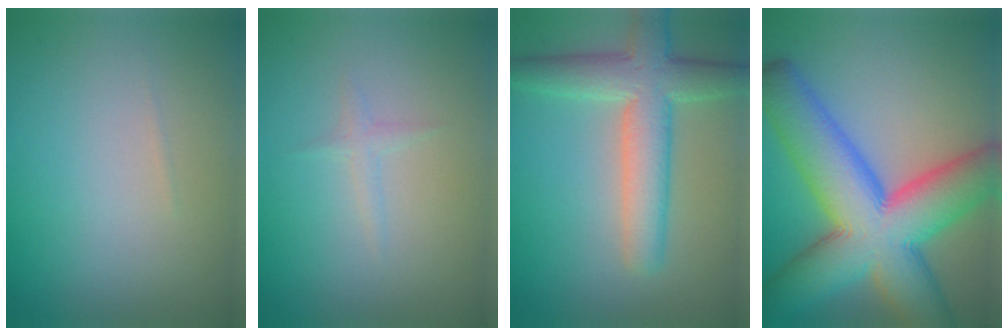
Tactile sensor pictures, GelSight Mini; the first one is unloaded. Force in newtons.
{"total": 0.8, "press": 0.8, "slide": 0.1}
{"total": 6.0, "press": 6.0, "slide": 0.1}
{"total": 13.6, "press": 13.6, "slide": 0.6}